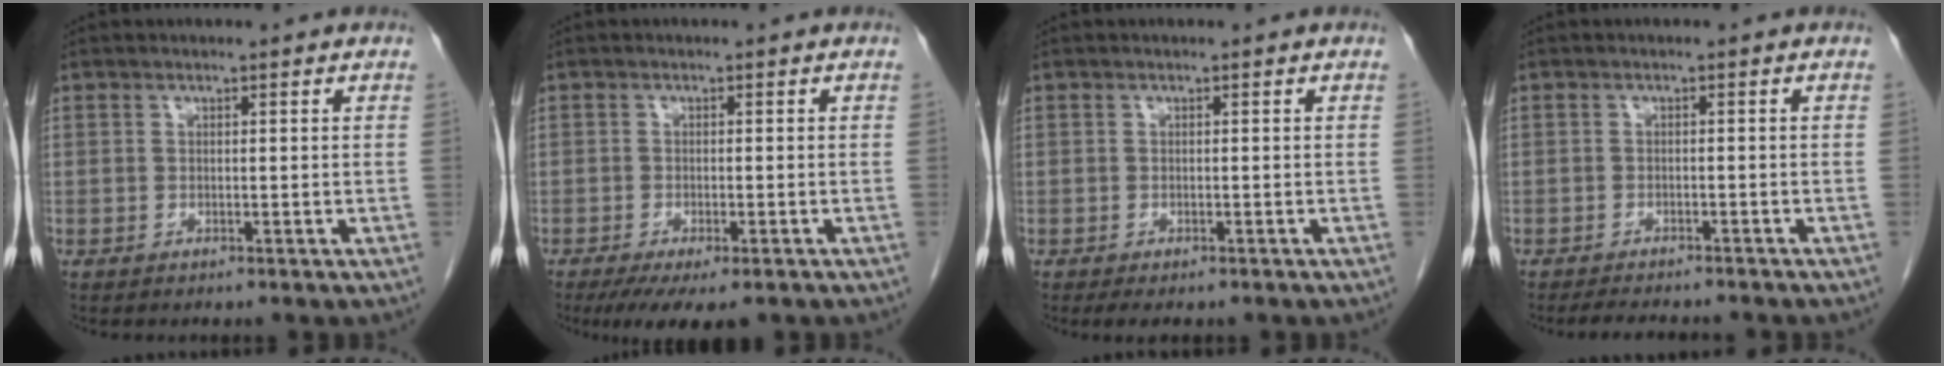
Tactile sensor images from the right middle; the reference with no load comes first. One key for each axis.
{"total": 7.1, "fx": -4.9, "fy": 2.0, "fz": 4.7, "tx": -0.067, "ty": -0.017, "tz": -0.073}
{"total": 2.6, "fx": -1.9, "fy": 1.0, "fz": 1.4, "tx": -0.014, "ty": -0.003, "tz": -0.021}
{"total": 6.7, "fx": -6.0, "fy": 1.2, "fz": 2.7, "tx": -0.034, "ty": -0.006, "tz": -0.081}